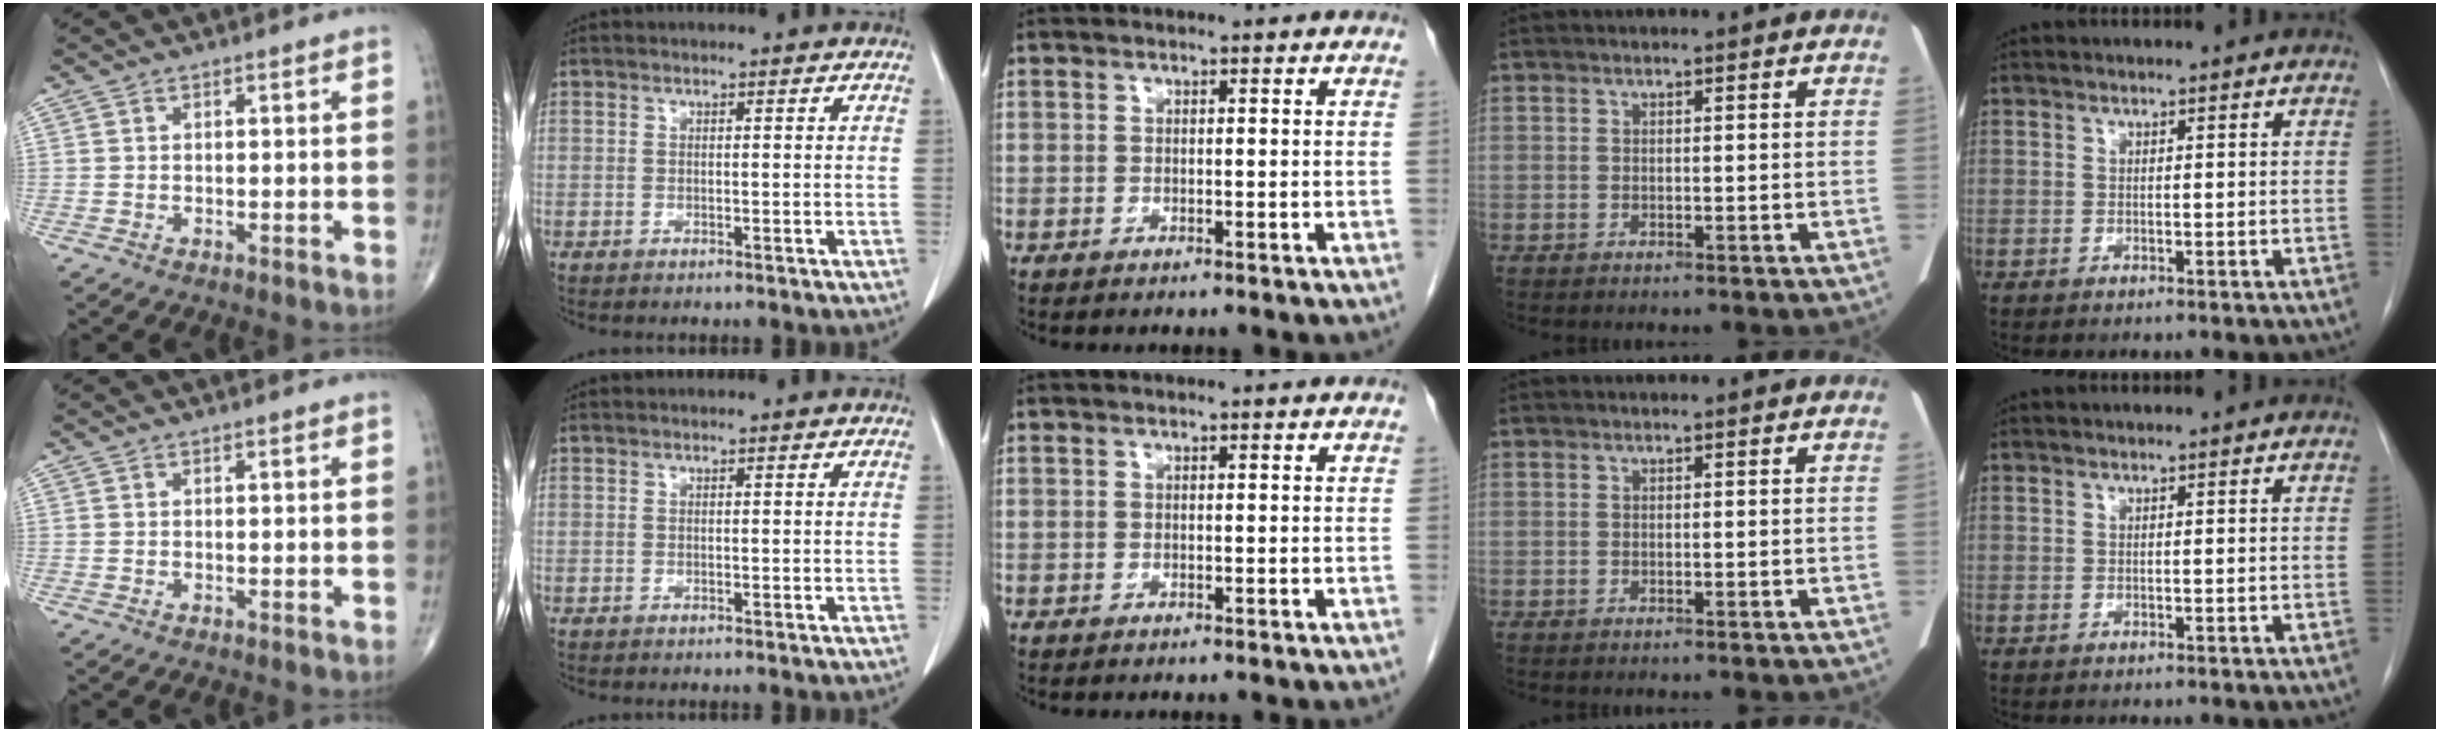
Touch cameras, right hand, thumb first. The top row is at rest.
{}